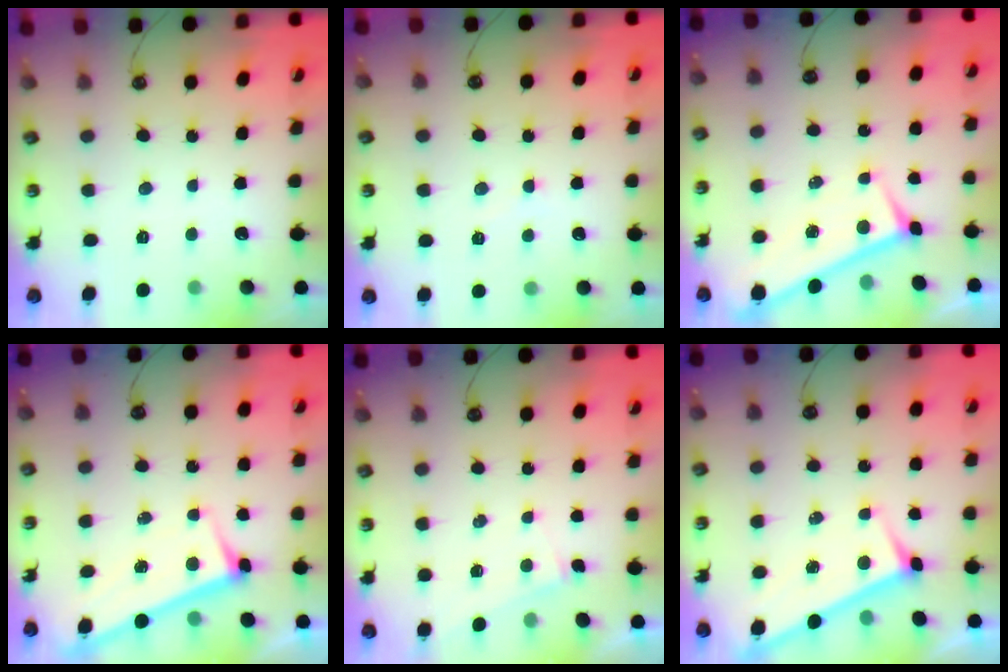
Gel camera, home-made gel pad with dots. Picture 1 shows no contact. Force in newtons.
{"total": 4.2, "press": 4.1, "slide": 0.4}
{"total": 0.0}
{"total": 3.0, "press": 3.0, "slide": 0.2}
{"total": 3.1, "press": 3.1, "slide": 0.2}
{"total": 3.6, "press": 3.6, "slide": 0.3}